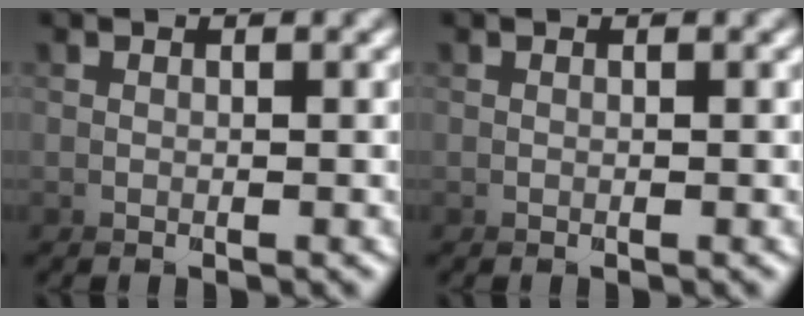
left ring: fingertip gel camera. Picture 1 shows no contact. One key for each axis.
{"total": 0.0}